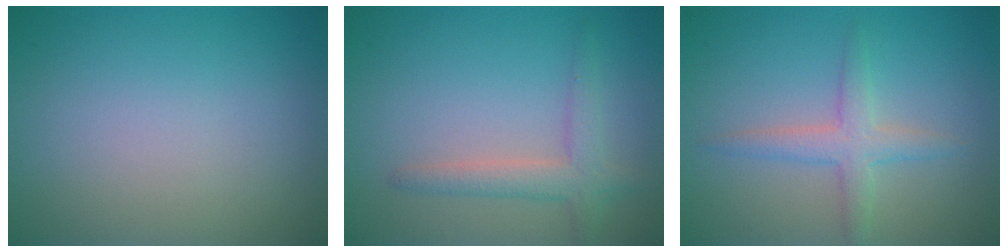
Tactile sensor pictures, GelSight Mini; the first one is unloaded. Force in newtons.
{"total": 2.7, "press": 2.7, "slide": 0.2}
{"total": 2.7, "press": 2.7, "slide": 0.1}